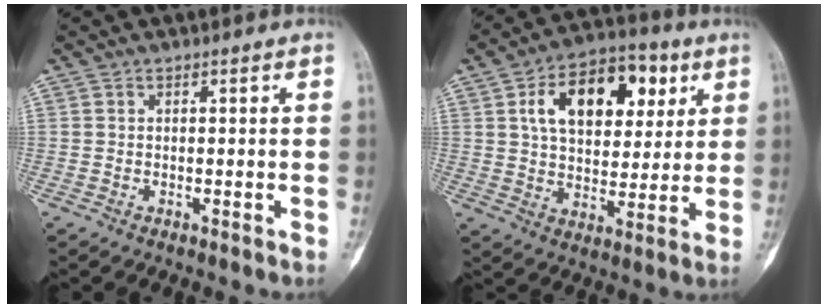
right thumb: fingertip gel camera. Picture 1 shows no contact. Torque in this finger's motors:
{"motor_torque": [-0.88, 1.53, 1.34, 0.55, 0.15]}